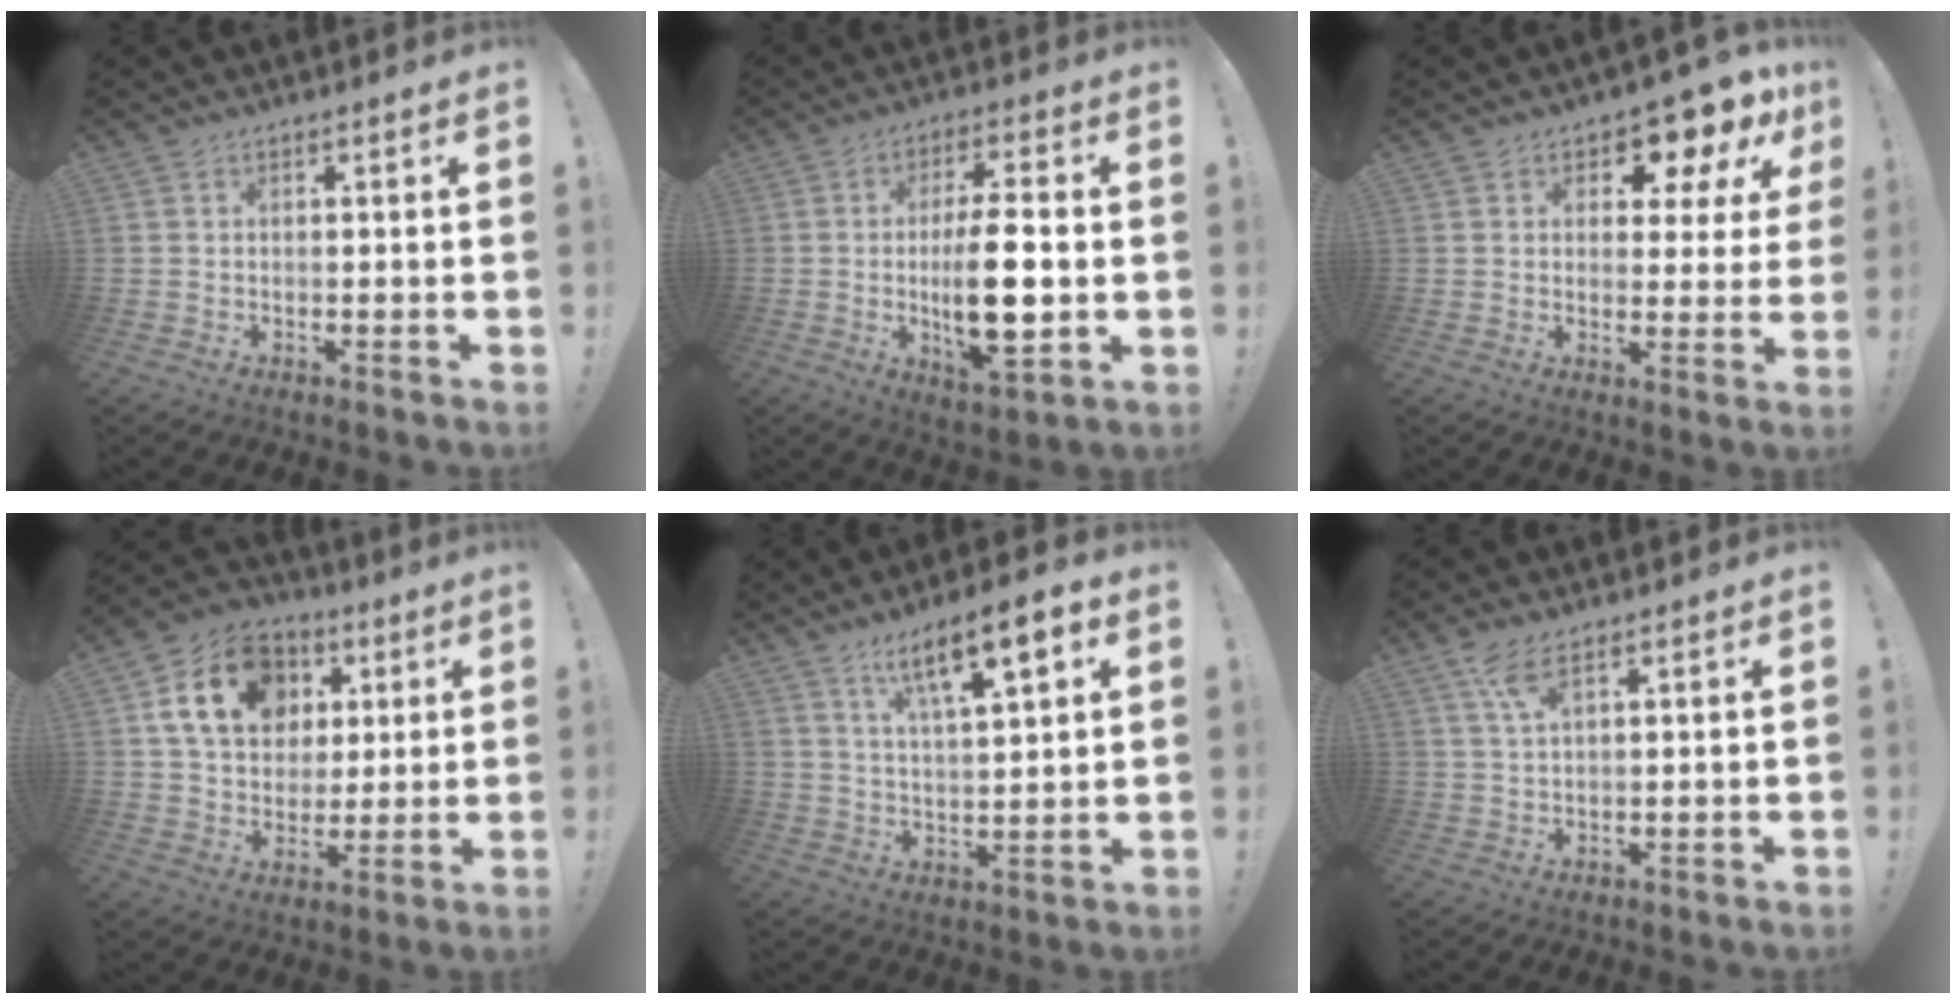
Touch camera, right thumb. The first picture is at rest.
{"total": 15.5, "force": [-1.3, 4.8, 14.6], "torque": [-0.257, -0.006, -0.025]}
{"total": 8.7, "force": [6.4, 4.1, 4.2], "torque": [-0.050, -0.061, 0.109]}
{"total": 17.8, "force": [6.1, 13.5, 10.0], "torque": [-0.147, -0.008, 0.122]}
{"total": 12.1, "force": [6.8, 2.7, 9.6], "torque": [-0.148, -0.031, 0.104]}
{"total": 5.0, "force": [3.0, 1.4, 3.8], "torque": [-0.081, -0.007, 0.055]}